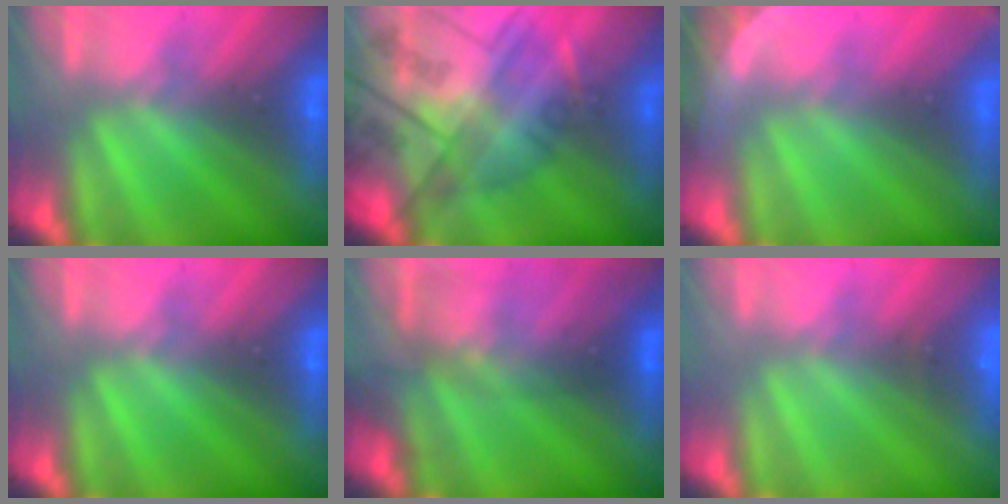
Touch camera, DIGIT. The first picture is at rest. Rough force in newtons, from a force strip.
{"total": 8.0}
{"total": 3.6}
{"total": 0.0}
{"total": 2.7}
{"total": 2.0}